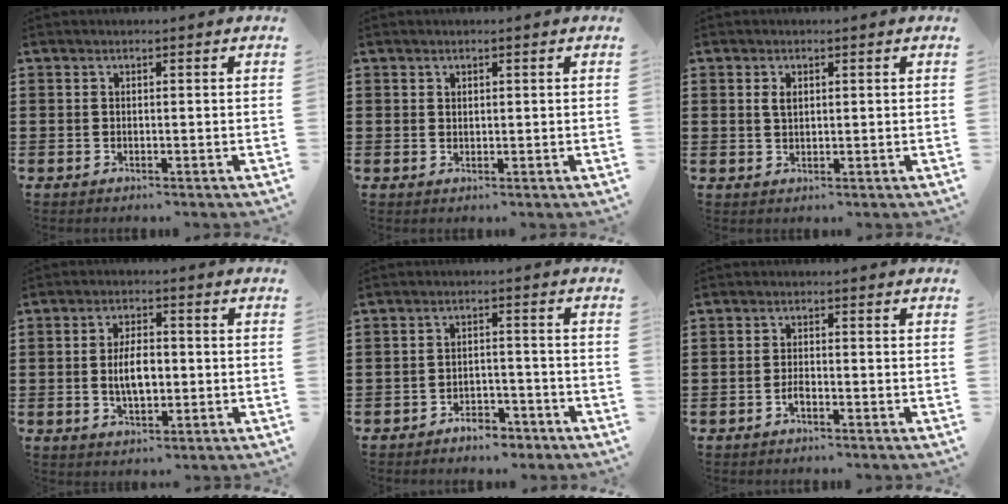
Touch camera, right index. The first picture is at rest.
{"total": 0.9, "force": [0.7, 0.6, 0.2], "torque": [-0.006, 0.002, 0.013]}
{"total": 1.7, "force": [0.6, 0.9, 1.4], "torque": [-0.030, 0.006, 0.010]}
{"total": 5.4, "force": [-0.4, 2.5, 4.7], "torque": [-0.071, 0.000, -0.011]}
{"total": 3.5, "force": [-3.3, 1.0, 0.7], "torque": [-0.014, 0.008, -0.066]}
{"total": 1.6, "force": [-1.0, 0.4, 1.1], "torque": [-0.024, -0.004, -0.018]}